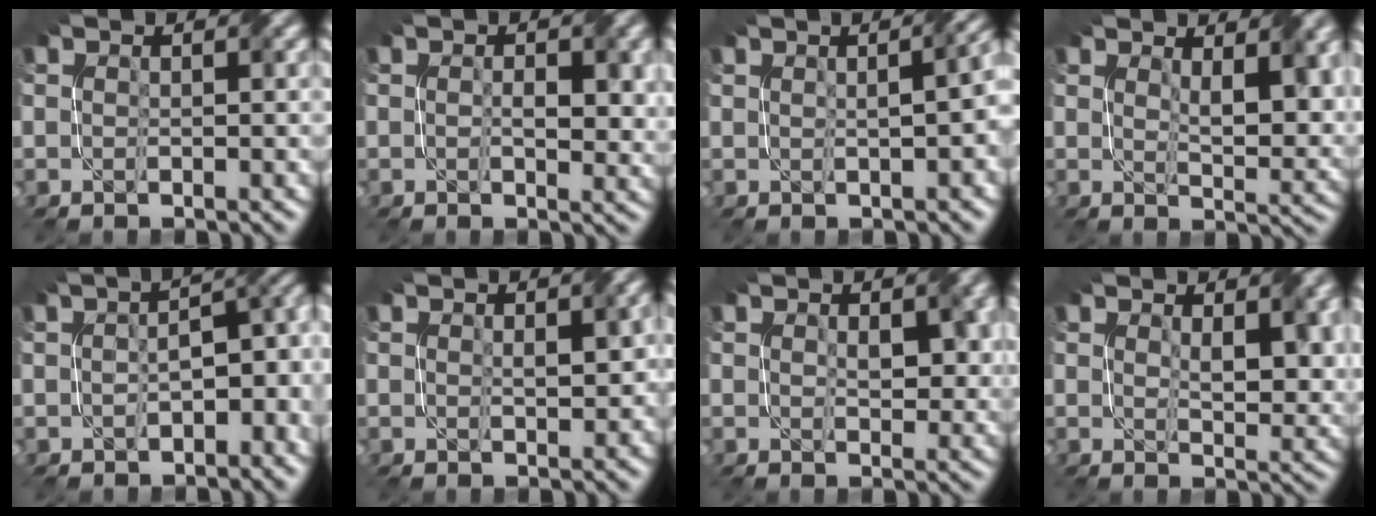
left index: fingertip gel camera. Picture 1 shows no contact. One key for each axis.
{"total": 3.0, "fx": 0.4, "fy": 1.4, "fz": 2.6, "tx": -0.041, "ty": 0.002, "tz": 0.014}
{"total": 6.4, "fx": 0.7, "fy": 3.3, "fz": 5.5, "tx": -0.025, "ty": 0.026, "tz": 0.012}
{"total": 4.8, "fx": 2.3, "fy": 1.6, "fz": 3.9, "tx": -0.059, "ty": -0.002, "tz": 0.050}
{"total": 5.6, "fx": -0.9, "fy": 2.9, "fz": 4.7, "tx": -0.049, "ty": 0.008, "tz": -0.007}
{"total": 1.9, "fx": 0.4, "fy": 0.8, "fz": 1.6, "tx": -0.022, "ty": 0.004, "tz": 0.017}
{"total": 2.7, "fx": 0.9, "fy": 1.4, "fz": 2.2, "tx": -0.033, "ty": 0.002, "tz": 0.026}
{"total": 3.7, "fx": 1.7, "fy": 1.3, "fz": 3.0, "tx": -0.048, "ty": -0.002, "tz": 0.040}